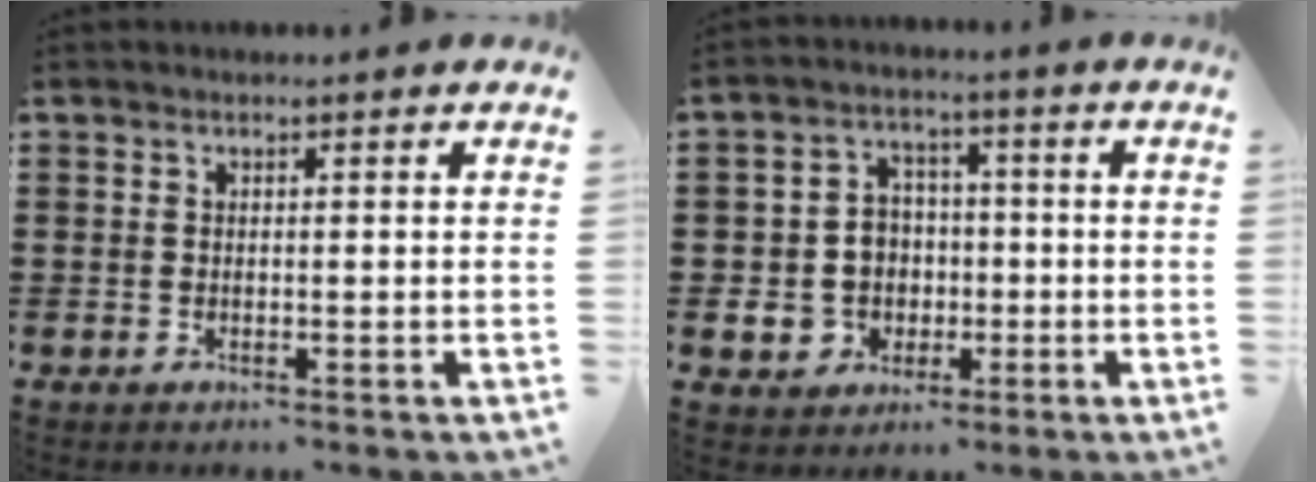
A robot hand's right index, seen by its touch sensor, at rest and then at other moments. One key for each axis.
{"total": 6.5, "fx": -0.8, "fy": 6.2, "fz": 1.8, "tx": -0.061, "ty": 0.017, "tz": -0.012}